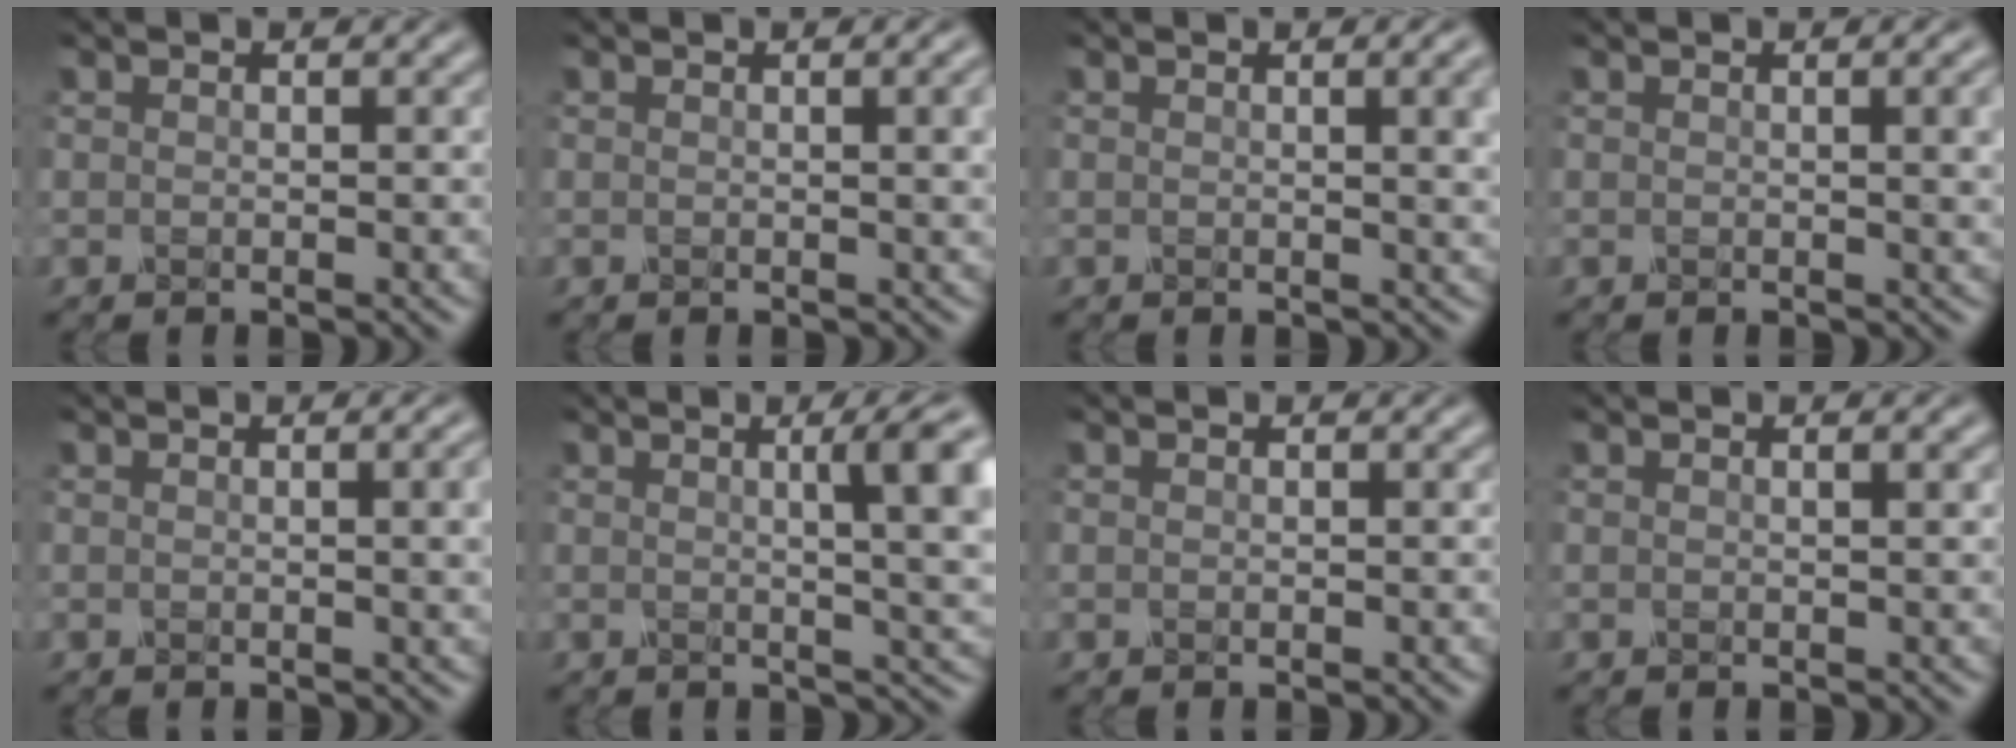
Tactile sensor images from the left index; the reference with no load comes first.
{"total": 2.7, "force": [0.7, 0.8, 2.5], "torque": [-0.033, 0.001, 0.009]}
{"total": 4.1, "force": [1.2, 1.5, 3.6], "torque": [-0.033, 0.003, 0.018]}
{"total": 3.1, "force": [0.7, 1.0, 2.8], "torque": [-0.034, 0.001, 0.010]}
{"total": 2.7, "force": [0.5, 0.8, 2.6], "torque": [-0.032, 0.002, 0.006]}
{"total": 6.2, "force": [1.4, 1.7, 5.8], "torque": [-0.050, 0.008, 0.016]}
{"total": 0.0}
{"total": 0.7, "force": [0.3, -0.1, 0.6], "torque": [-0.010, 0.000, 0.004]}